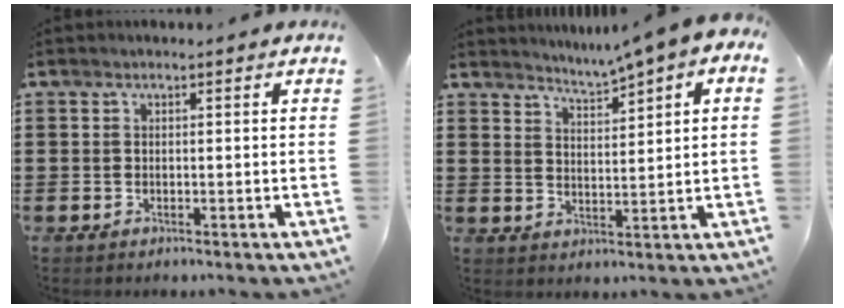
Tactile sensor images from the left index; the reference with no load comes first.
{"total": 2.3, "force": [2.2, -0.4, 0.7], "torque": [-0.028, -0.022, 0.029]}